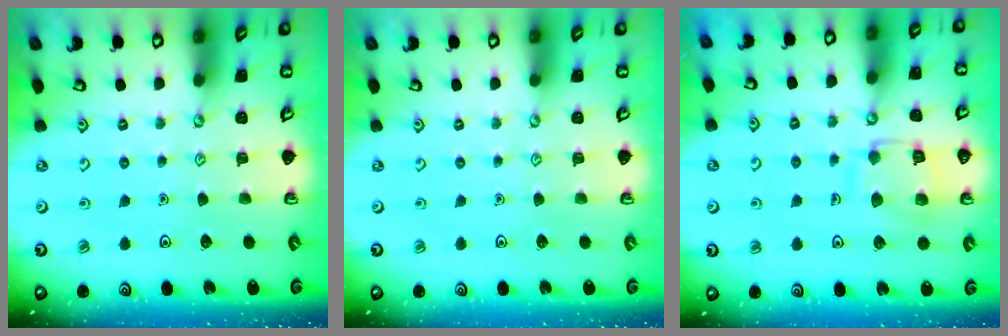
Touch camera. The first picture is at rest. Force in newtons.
{"total": 0.0}
{"total": 11.2, "press": 11.2, "slide": 1.0}